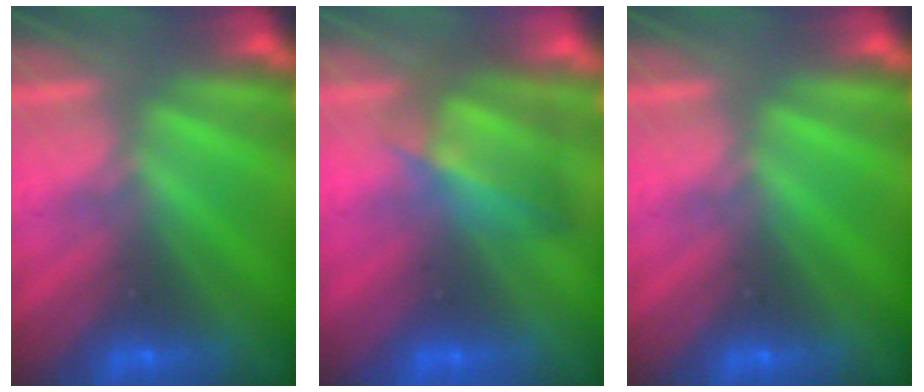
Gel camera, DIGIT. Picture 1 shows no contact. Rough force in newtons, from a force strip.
{"total": 4.7}
{"total": 0.0}